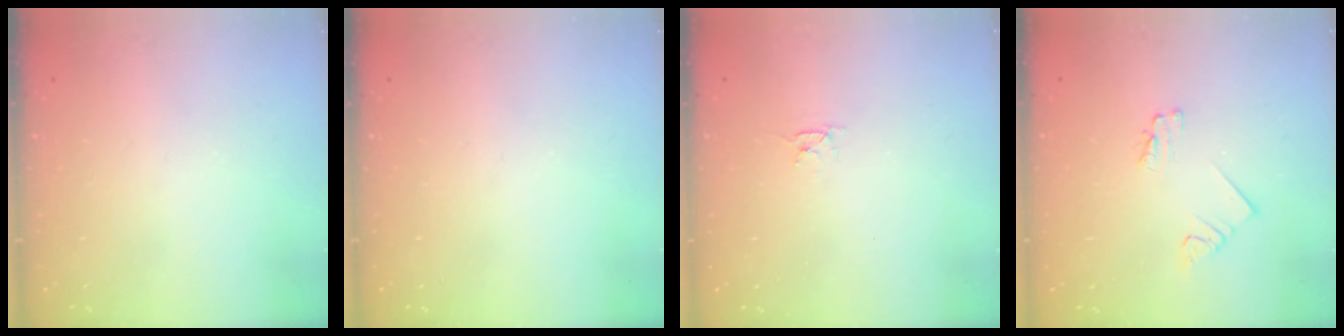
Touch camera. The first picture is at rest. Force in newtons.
{"total": 0.0}
{"total": 2.8, "press": 2.8, "slide": 0.3}
{"total": 1.6, "press": 1.5, "slide": 0.2}